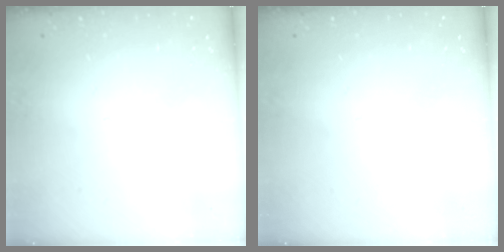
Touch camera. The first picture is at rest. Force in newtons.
{"total": 0.0}